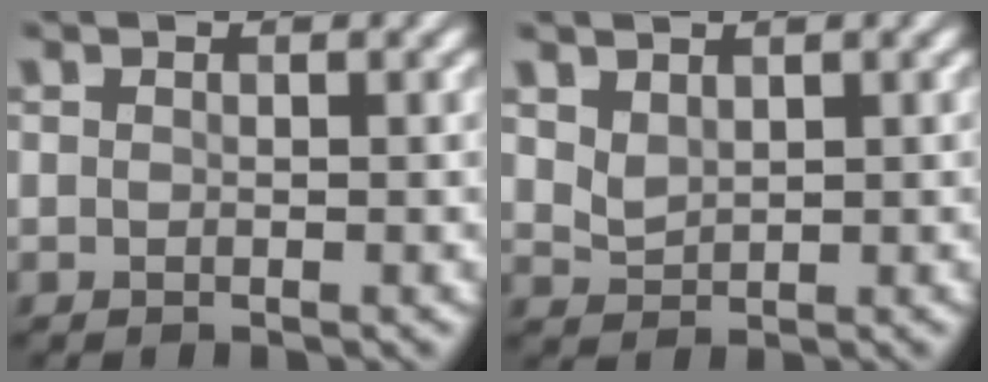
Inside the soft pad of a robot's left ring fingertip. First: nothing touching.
{"total": 1.6, "force": [1.1, 0.9, 0.7], "torque": [-0.016, -0.002, 0.027]}